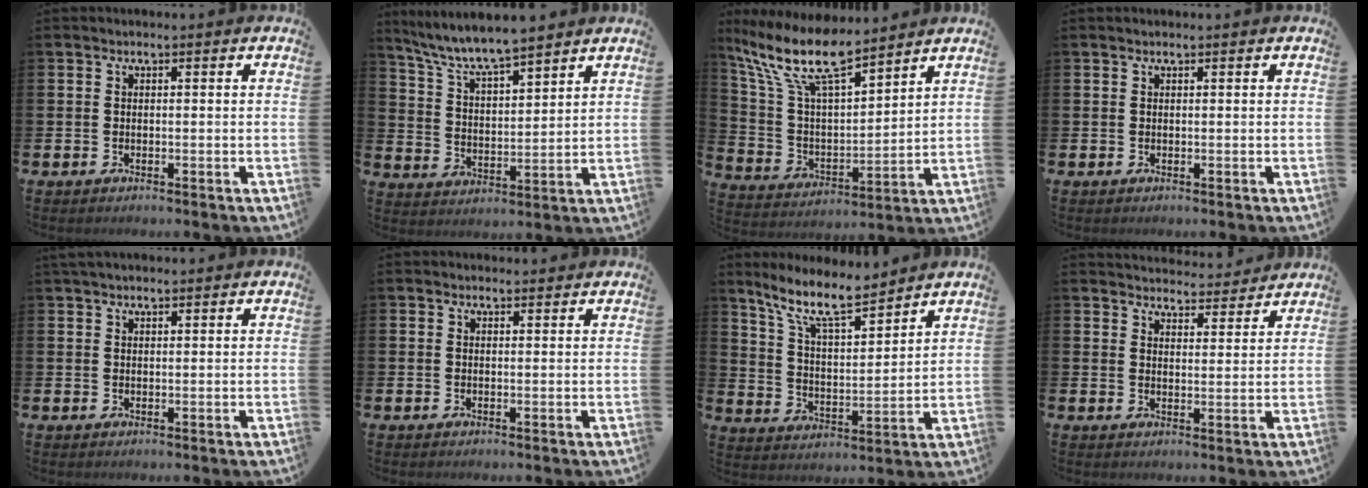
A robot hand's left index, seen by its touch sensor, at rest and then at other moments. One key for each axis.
{"total": 7.2, "fx": 6.8, "fy": 0.7, "fz": 2.4, "tx": -0.079, "ty": -0.040, "tz": 0.120}
{"total": 12.2, "fx": 10.0, "fy": 2.6, "fz": 6.5, "tx": -0.167, "ty": -0.047, "tz": 0.175}
{"total": 0.0}
{"total": 1.7, "fx": 1.5, "fy": 0.5, "fz": 0.6, "tx": -0.005, "ty": -0.001, "tz": 0.025}
{"total": 0.8, "fx": 0.8, "fy": 0.2, "fz": 0.1, "tx": 0.006, "ty": -0.001, "tz": 0.013}
{"total": 10.1, "fx": 8.7, "fy": 2.0, "fz": 4.9, "tx": -0.121, "ty": -0.040, "tz": 0.155}
{"total": 4.1, "fx": 4.0, "fy": 0.5, "fz": 0.0, "tx": -0.002, "ty": -0.034, "tz": 0.069}